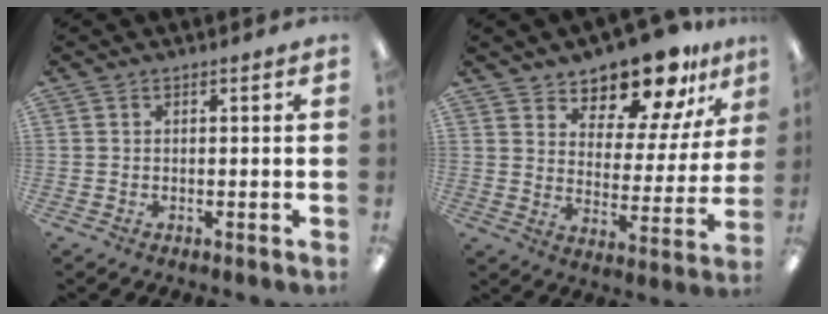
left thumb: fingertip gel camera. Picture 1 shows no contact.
{"total": 14.1, "force": [12.5, 4.6, 4.4], "torque": [-0.068, -0.103, 0.222]}